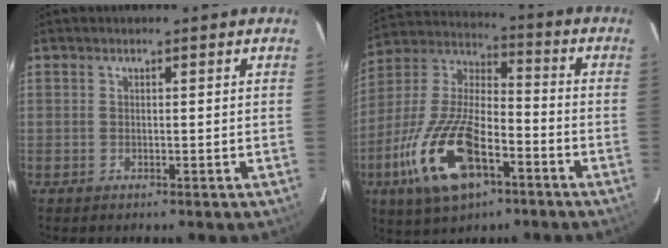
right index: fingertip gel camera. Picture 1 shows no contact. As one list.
[{"total": 19.7, "force": [-9.1, 8.7, 15.2], "torque": [-0.327, -0.015, -0.167]}]